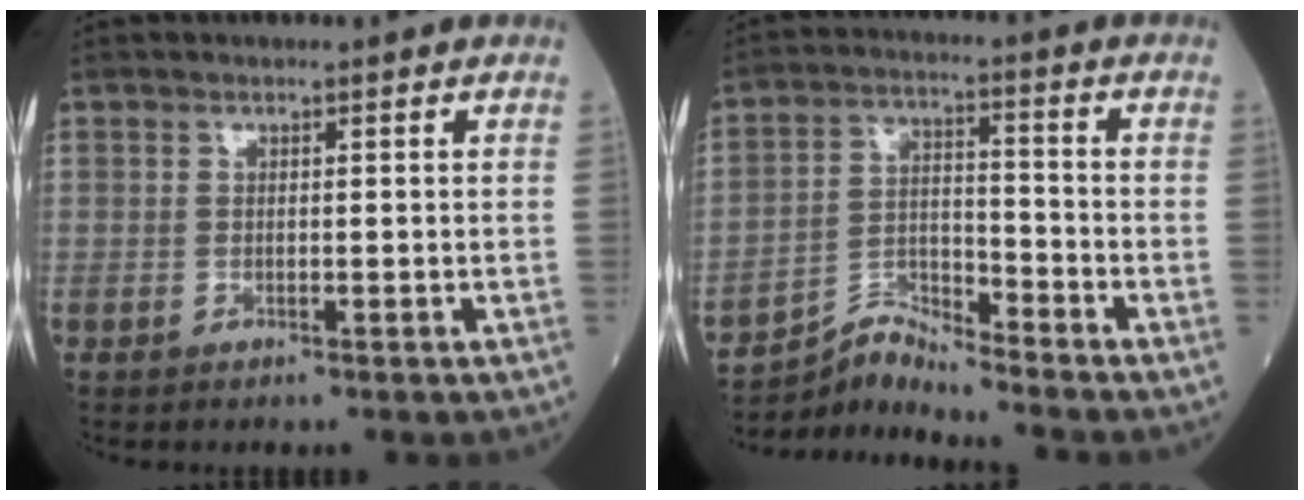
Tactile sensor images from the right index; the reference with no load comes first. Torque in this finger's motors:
{"motor_torque": [-0.31, -0.24, 0.03, 0.00]}